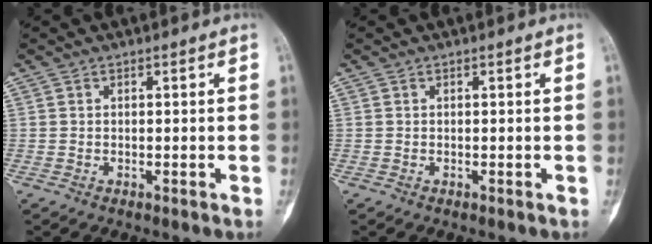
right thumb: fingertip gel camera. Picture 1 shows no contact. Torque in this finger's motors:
{"motor_torque": [0.13, 0.13, -0.06, 0.06, 0.01]}